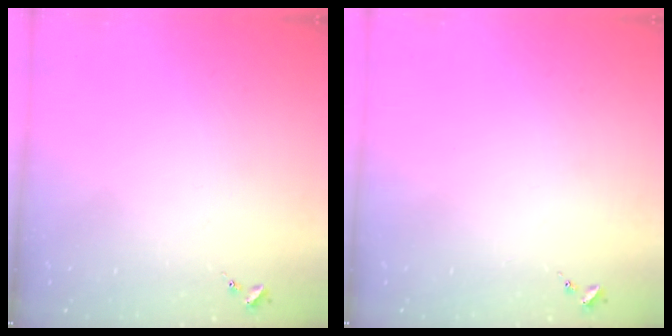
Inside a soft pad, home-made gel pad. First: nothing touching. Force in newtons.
{"total": 0.0}